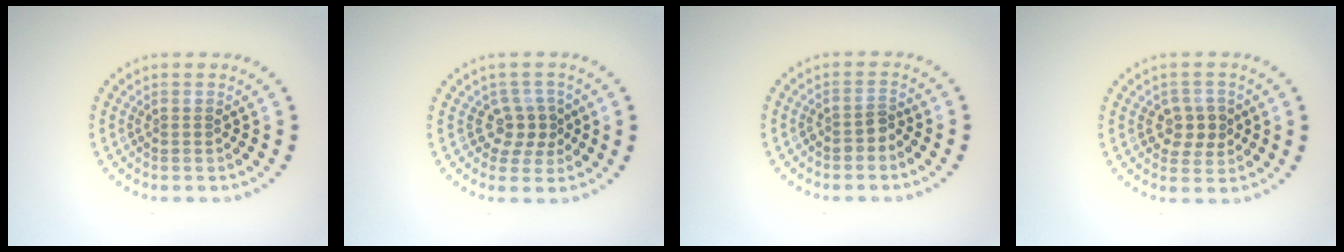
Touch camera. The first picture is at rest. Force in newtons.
{"total": 2.5, "press": 2.0, "slide": 1.5}
{"total": 1.4, "press": 1.1, "slide": 0.8}
{"total": 2.8, "press": 2.7, "slide": 0.7}